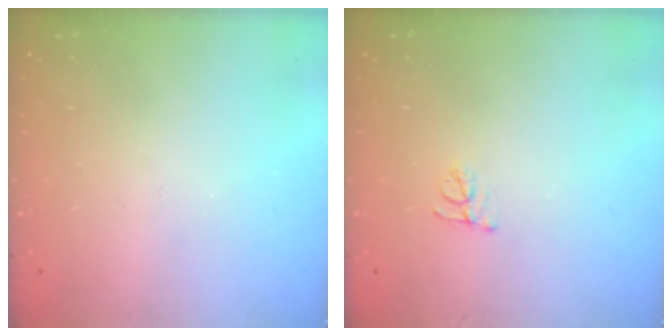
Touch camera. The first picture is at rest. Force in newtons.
{"total": 5.6, "press": 5.5, "slide": 0.6}